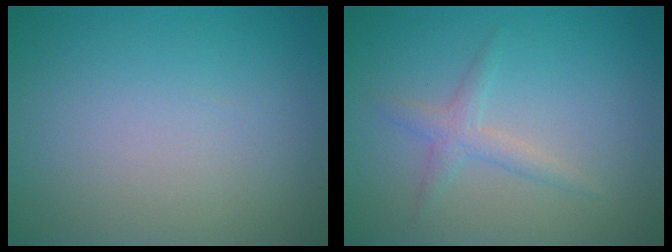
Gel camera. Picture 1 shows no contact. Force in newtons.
{"total": 1.8, "press": 1.8, "slide": 0.1}